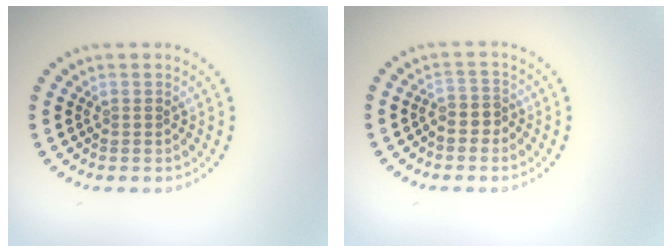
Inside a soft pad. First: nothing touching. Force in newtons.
{"total": 1.7, "press": 1.4, "slide": 1.0}